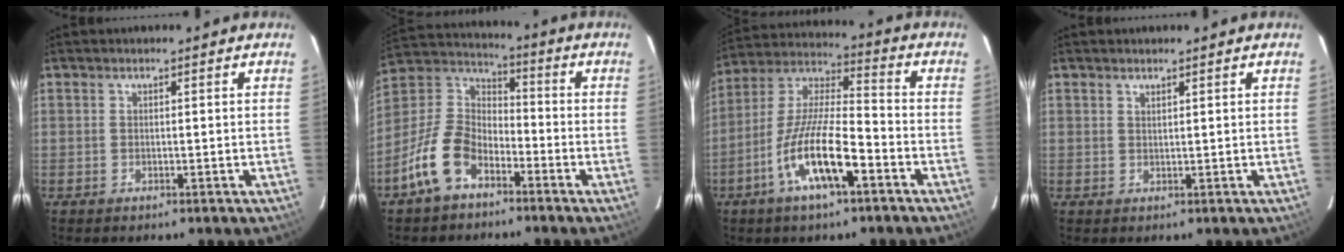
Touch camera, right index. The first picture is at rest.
{"total": 12.8, "force": [-7.5, 7.5, 7.3], "torque": [-0.159, 0.020, -0.144]}
{"total": 14.6, "force": [-6.8, 3.5, 12.4], "torque": [-0.253, -0.008, -0.129]}
{"total": 0.7, "force": [0.7, 0.2, 0.3], "torque": [-0.005, 0.000, 0.012]}